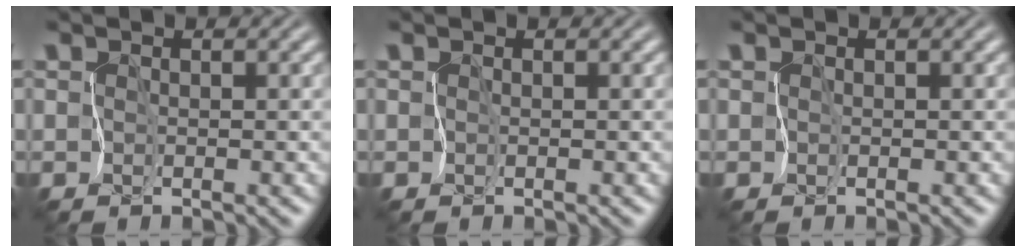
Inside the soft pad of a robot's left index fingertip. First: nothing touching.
{"total": 0.0}
{"total": 0.0}